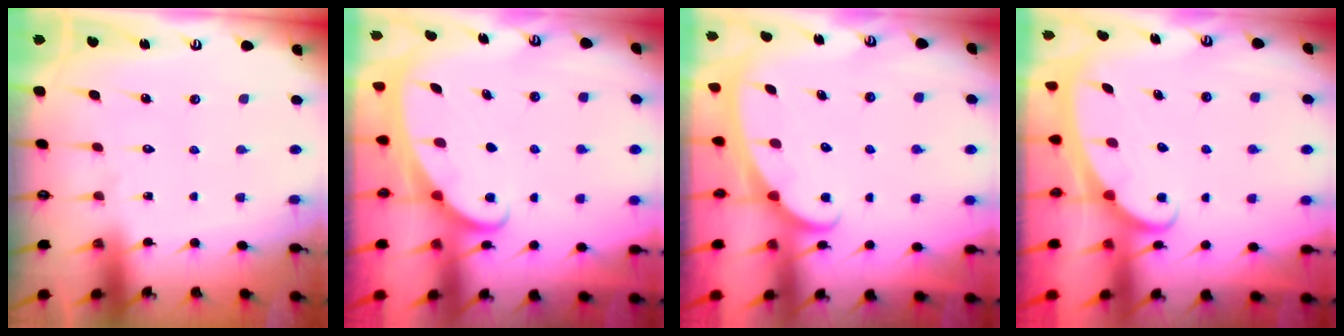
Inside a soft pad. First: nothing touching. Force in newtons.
{"total": 2.2, "press": 2.2, "slide": 0.3}
{"total": 2.4, "press": 2.4, "slide": 0.4}
{"total": 2.3, "press": 2.3, "slide": 0.4}